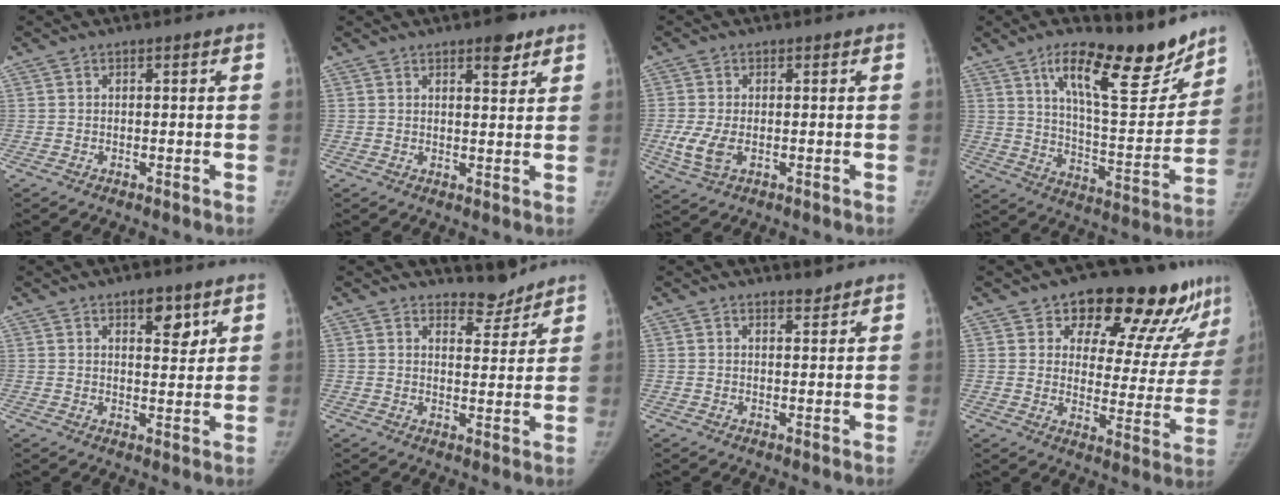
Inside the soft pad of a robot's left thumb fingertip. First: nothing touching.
{"total": 4.4, "force": [2.9, 1.7, 2.9], "torque": [-0.025, -0.016, 0.039]}
{"total": 5.3, "force": [-0.9, 3.1, 4.2], "torque": [-0.100, -0.011, -0.014]}
{"total": 20.7, "force": [14.2, 6.7, 13.5], "torque": [-0.155, -0.086, 0.229]}
{"total": 5.6, "force": [3.3, 2.6, 3.8], "torque": [-0.033, -0.020, 0.047]}
{"total": 4.6, "force": [4.4, 1.5, 0.2], "torque": [0.017, -0.043, 0.069]}
{"total": 1.7, "force": [1.6, 0.4, 0.3], "torque": [0.003, -0.015, 0.025]}
{"total": 20.0, "force": [14.9, 8.8, 10.0], "torque": [-0.070, -0.085, 0.186]}